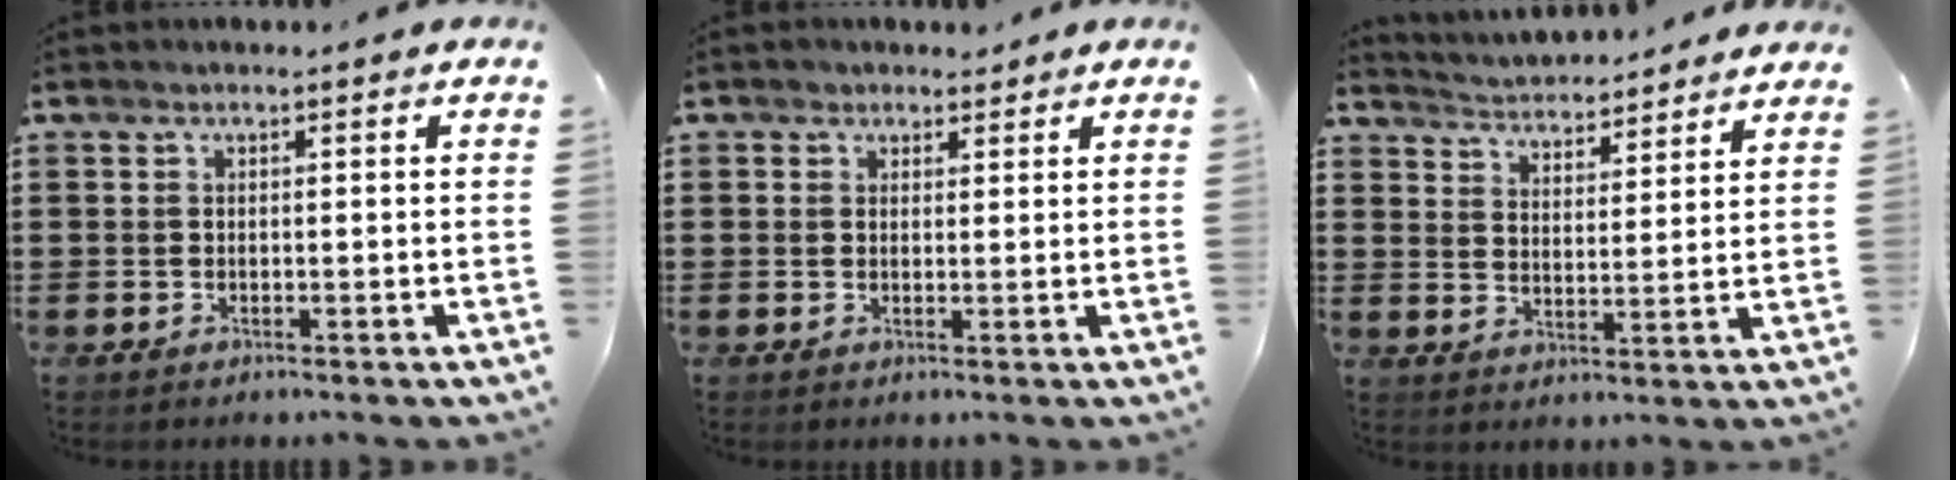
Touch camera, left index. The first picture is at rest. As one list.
[{"total": 1.8, "force": [1.3, 1.1, 0.0], "torque": [-0.005, 0.008, 0.025]}, {"total": 3.8, "force": [3.7, 0.0, -0.6], "torque": [-0.010, -0.028, 0.062]}]